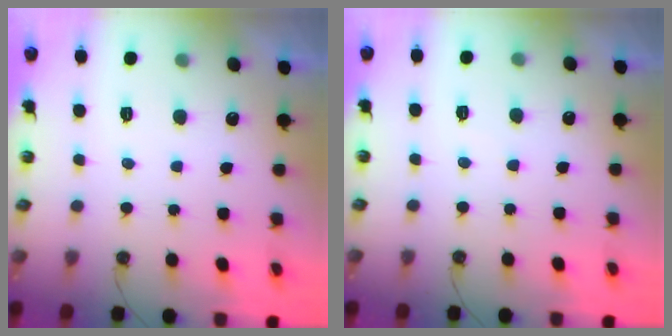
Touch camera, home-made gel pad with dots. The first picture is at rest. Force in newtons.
{"total": 2.7, "press": 2.7, "slide": 0.5}